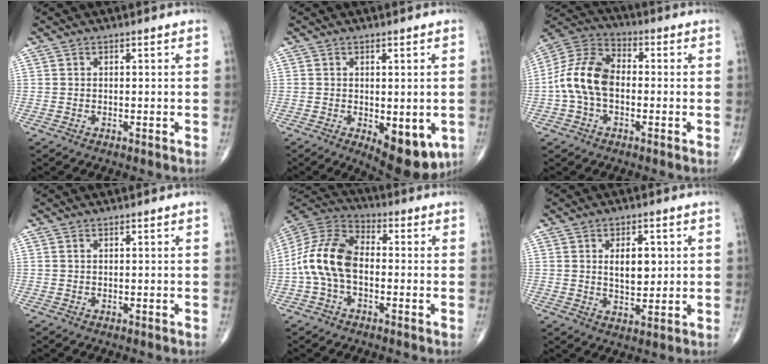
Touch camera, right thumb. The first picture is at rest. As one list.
[{"total": 10.1, "force": [-3.2, 4.9, 8.3], "torque": [-0.087, -0.010, -0.032]}, {"total": 12.4, "force": [-1.4, 8.0, 9.4], "torque": [-0.183, 0.036, -0.037]}, {"total": 0.0}, {"total": 13.2, "force": [-1.6, 7.9, 10.4], "torque": [-0.211, 0.036, -0.041]}, {"total": 6.8, "force": [1.4, 3.8, 5.4], "torque": [-0.064, -0.009, 0.027]}]